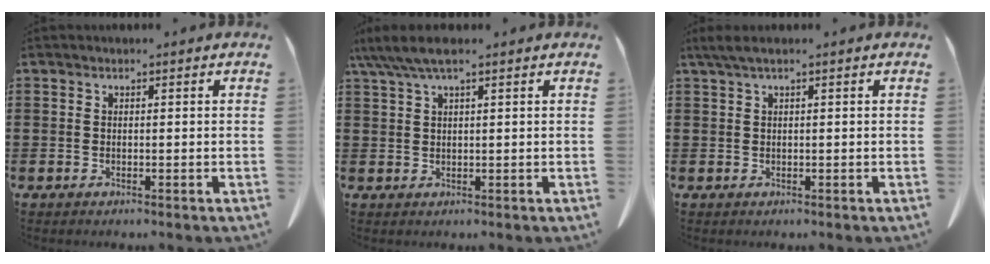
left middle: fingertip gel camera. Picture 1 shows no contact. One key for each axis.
{"total": 4.3, "fx": 2.7, "fy": 0.5, "fz": 3.3, "tx": -0.068, "ty": -0.003, "tz": 0.050}
{"total": 1.4, "fx": 0.4, "fy": 0.0, "fz": 1.3, "tx": -0.031, "ty": -0.007, "tz": 0.007}